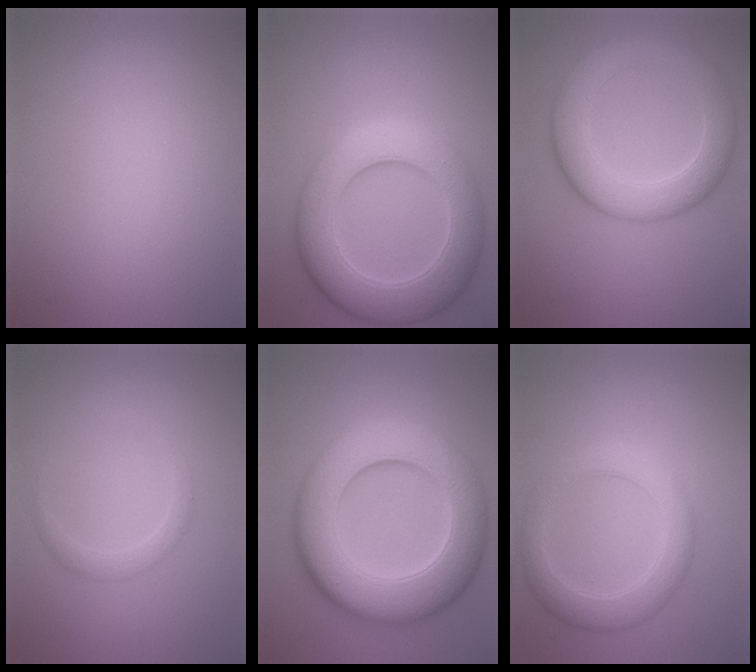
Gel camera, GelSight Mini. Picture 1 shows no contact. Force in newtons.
{"total": 8.4, "press": 8.4, "slide": 0.4}
{"total": 6.1, "press": 6.1, "slide": 0.4}
{"total": 1.5, "press": 1.5, "slide": 0.1}
{"total": 11.6, "press": 11.6, "slide": 0.4}
{"total": 2.9, "press": 2.9, "slide": 0.3}